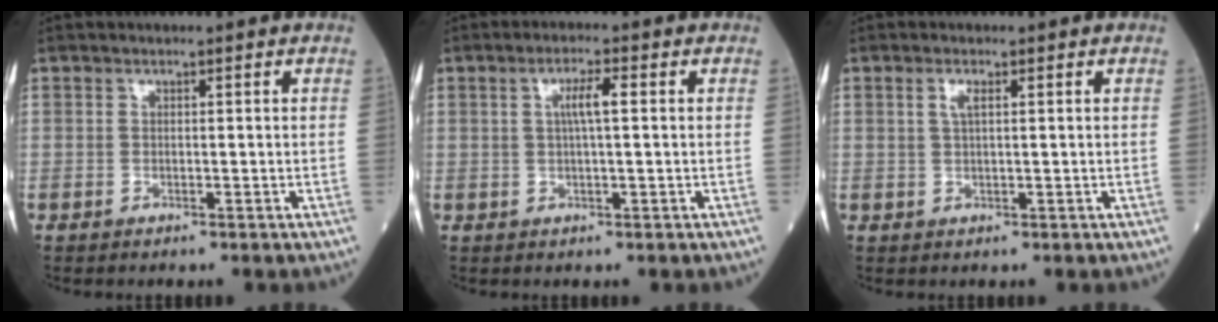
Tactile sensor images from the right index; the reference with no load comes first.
{"total": 3.4, "force": [0.6, 0.2, 3.3], "torque": [-0.062, 0.005, 0.010]}
{"total": 1.7, "force": [0.7, 0.4, 1.5], "torque": [-0.032, 0.002, 0.012]}